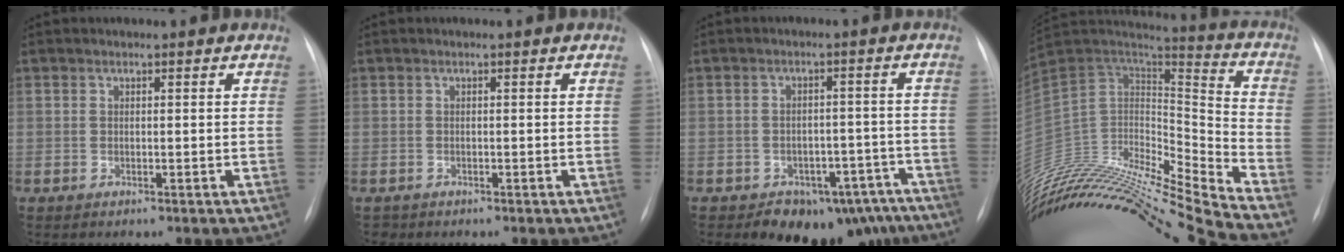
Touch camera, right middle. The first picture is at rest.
{"total": 0.6, "force": [-0.5, 0.4, -0.1], "torque": [-0.005, 0.001, -0.009]}
{"total": 12.1, "force": [-9.7, 6.4, 3.3], "torque": [-0.011, 0.030, -0.116]}
{"total": 30.8, "force": [-28.4, 0.5, 11.9], "torque": [-0.226, -0.017, -0.471]}